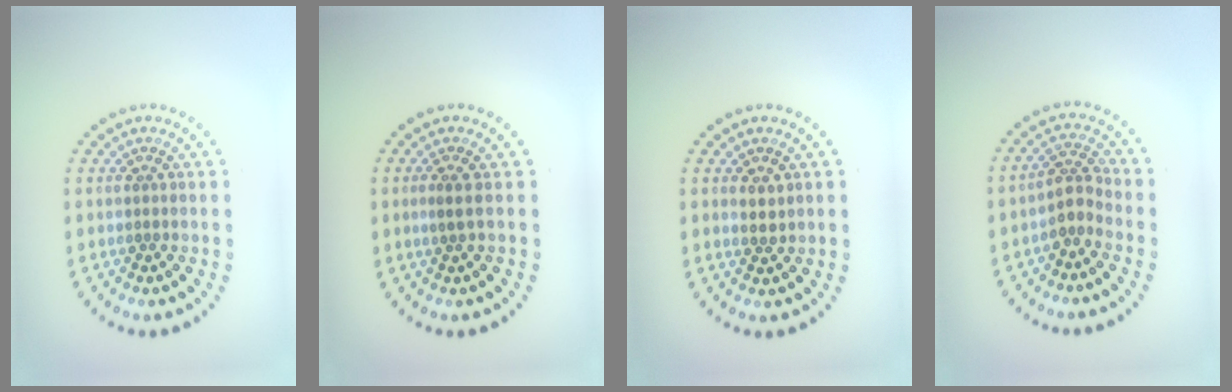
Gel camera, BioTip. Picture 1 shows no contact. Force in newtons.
{"total": 1.2, "press": 1.0, "slide": 0.8}
{"total": 1.2, "press": 1.0, "slide": 0.6}
{"total": 2.3, "press": 1.7, "slide": 1.5}